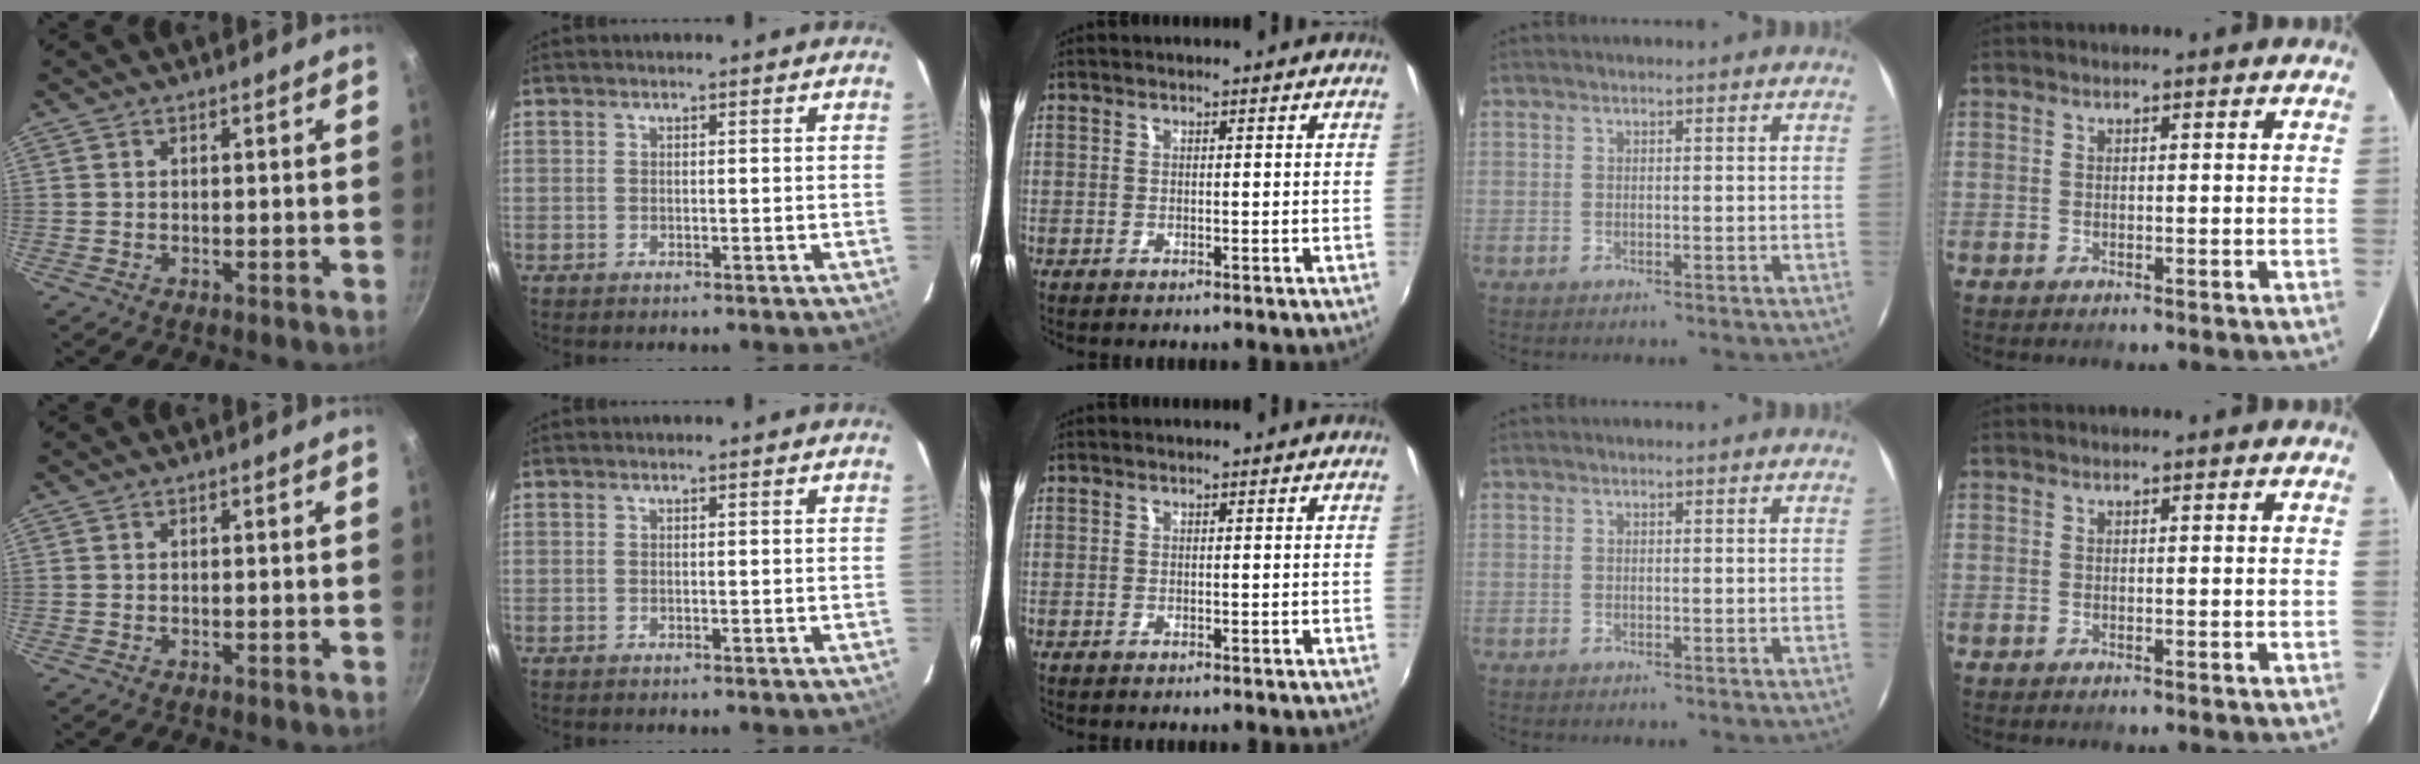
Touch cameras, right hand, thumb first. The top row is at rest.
{}